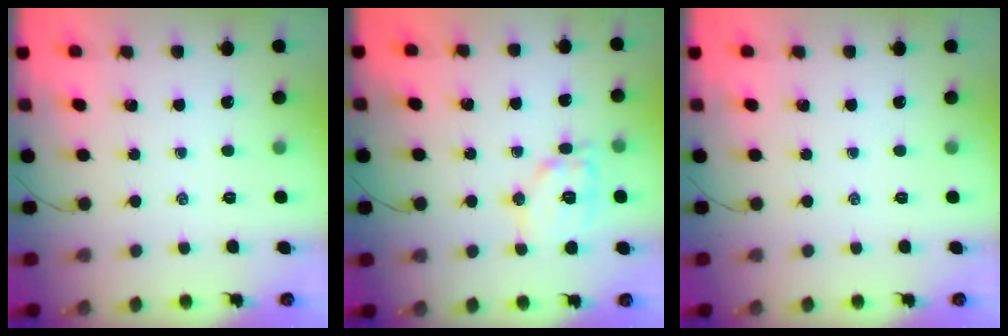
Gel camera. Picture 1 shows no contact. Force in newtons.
{"total": 11.7, "press": 11.7, "slide": 0.6}
{"total": 0.0}